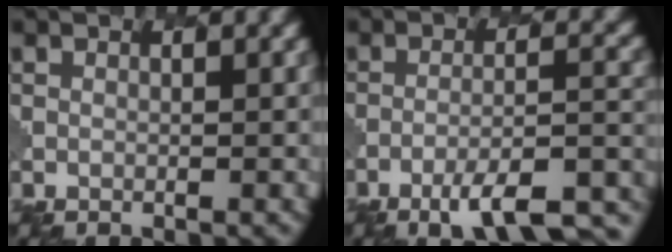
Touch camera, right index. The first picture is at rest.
{"total": 9.3, "force": [-6.7, 2.0, 6.2], "torque": [-0.089, 0.004, -0.096]}